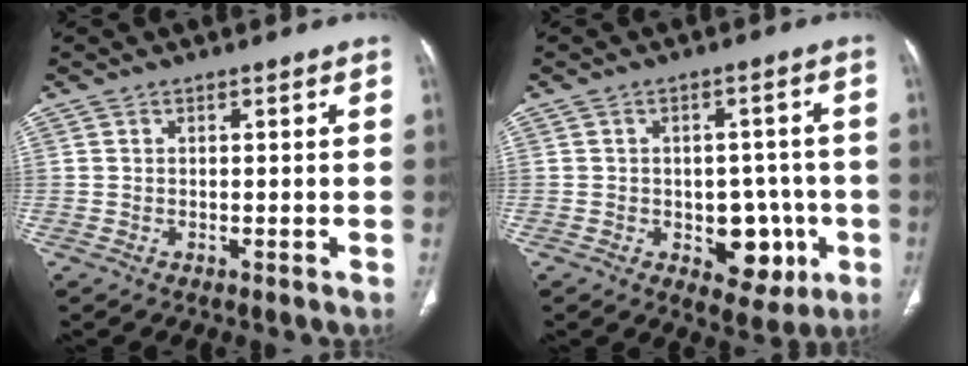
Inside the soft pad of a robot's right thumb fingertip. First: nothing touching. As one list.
[{"total": 9.3, "force": [-2.5, 6.2, 6.4], "torque": [-0.036, 0.013, -0.023]}]